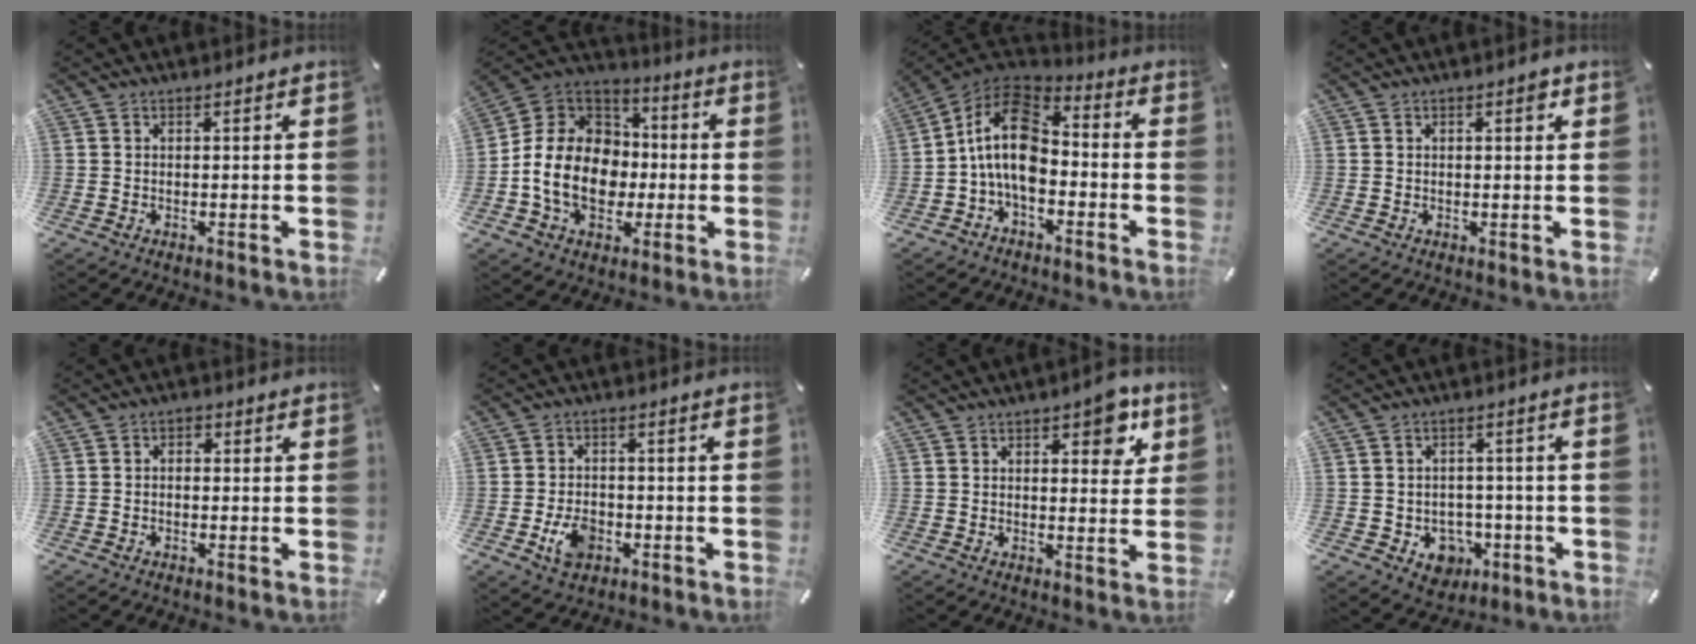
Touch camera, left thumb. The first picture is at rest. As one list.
[{"total": 16.6, "force": [-3.6, 13.3, 9.3], "torque": [-0.207, 0.022, -0.063]}, {"total": 14.4, "force": [-2.3, 9.2, 10.8], "torque": [-0.236, 0.016, -0.049]}, {"total": 1.9, "force": [0.6, 0.8, 1.7], "torque": [-0.018, 0.001, 0.005]}, {"total": 1.8, "force": [-0.7, 1.3, 1.0], "torque": [-0.019, 0.008, -0.015]}, {"total": 6.9, "force": [-2.4, 4.9, 4.3], "torque": [-0.086, 0.005, -0.045]}, {"total": 7.7, "force": [3.8, 3.6, 5.6], "torque": [-0.062, -0.015, 0.058]}, {"total": 6.5, "force": [-1.4, 5.9, 2.3], "torque": [-0.023, 0.006, -0.019]}]